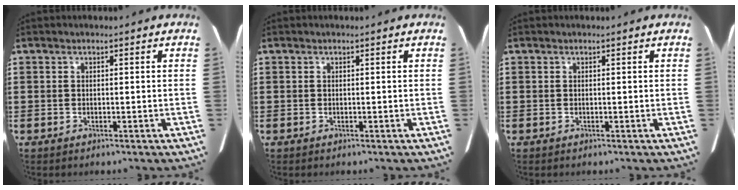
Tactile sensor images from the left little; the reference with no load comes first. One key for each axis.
{"total": 0.0}
{"total": 0.0}